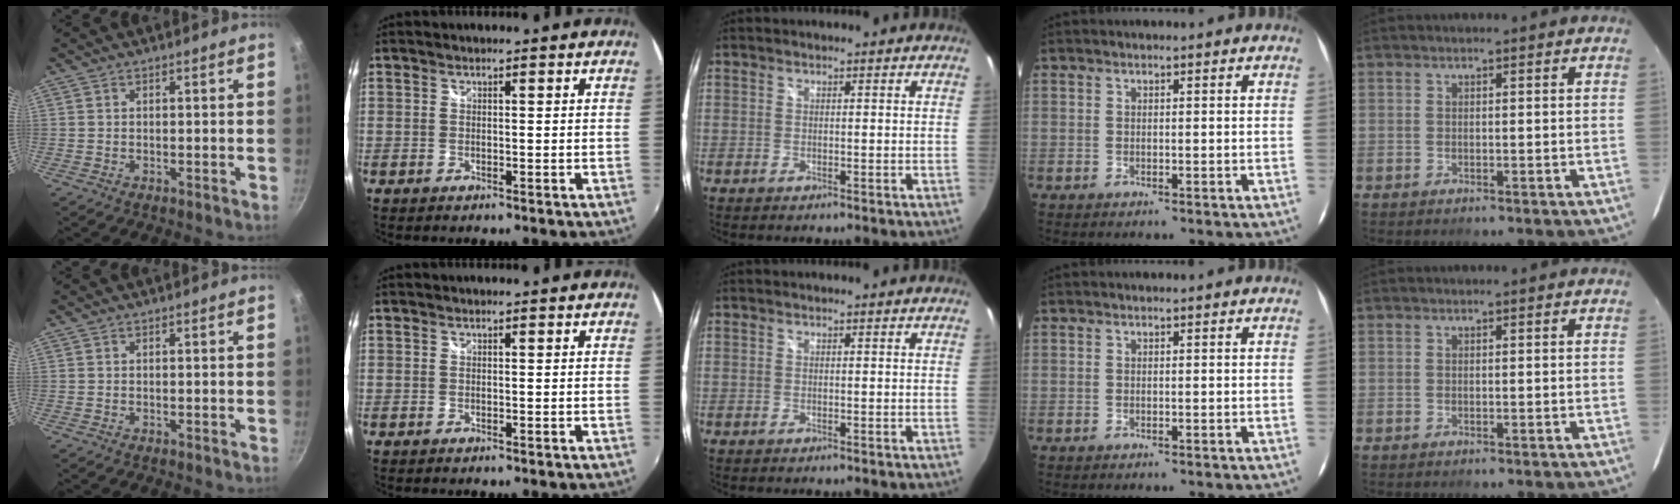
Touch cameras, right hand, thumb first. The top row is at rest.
{}